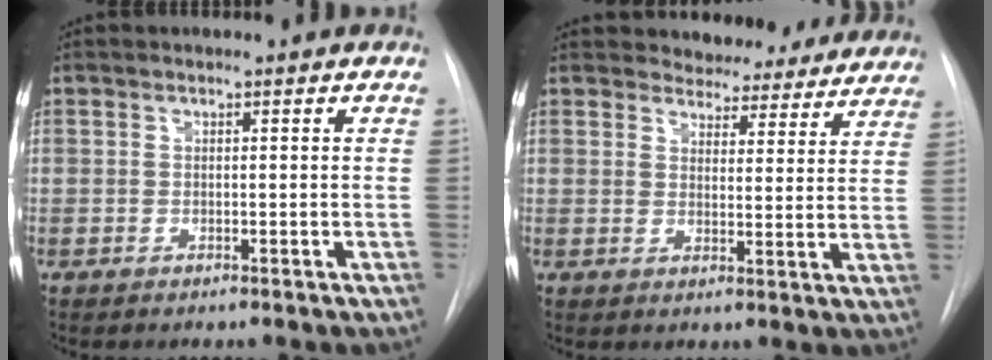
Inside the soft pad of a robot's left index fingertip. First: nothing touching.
{"total": 12.6, "force": [11.6, 4.5, 2.2], "torque": [0.001, -0.018, 0.126]}